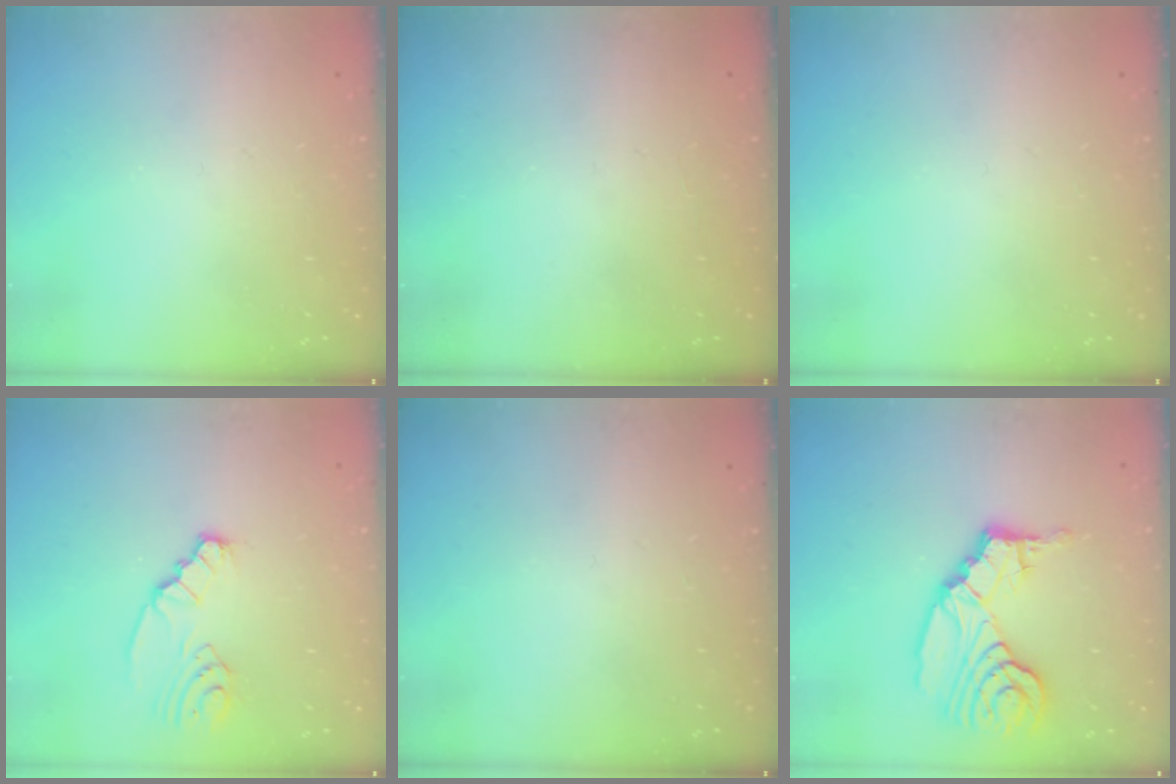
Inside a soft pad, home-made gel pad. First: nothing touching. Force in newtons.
{"total": 0.0}
{"total": 0.0}
{"total": 2.4, "press": 2.4, "slide": 0.4}
{"total": 0.0}
{"total": 13.4, "press": 13.3, "slide": 1.3}